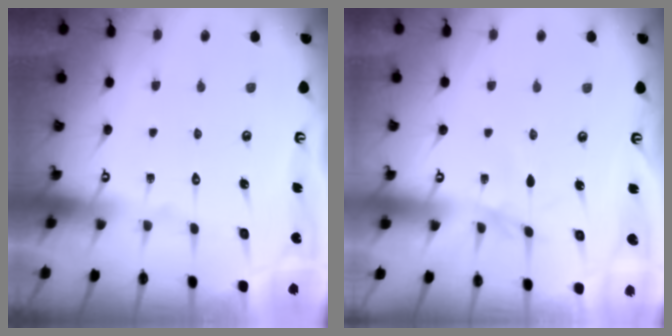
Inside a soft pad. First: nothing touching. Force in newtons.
{"total": 2.0, "press": 1.9, "slide": 0.4}